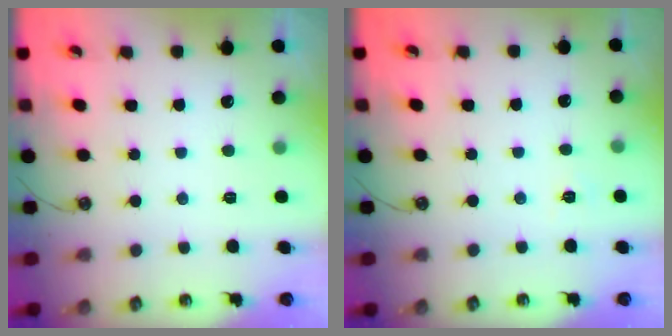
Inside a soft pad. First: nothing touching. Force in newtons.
{"total": 2.6, "press": 2.6, "slide": 0.3}